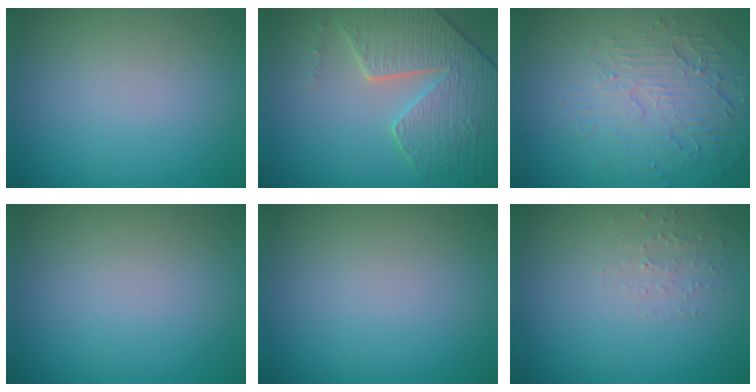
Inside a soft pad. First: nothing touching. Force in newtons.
{"total": 6.6, "press": 5.7, "slide": 3.4}
{"total": 5.3, "press": 3.4, "slide": 4.0}
{"total": 0.0}
{"total": 0.0}
{"total": 1.3, "press": 1.3, "slide": 0.4}